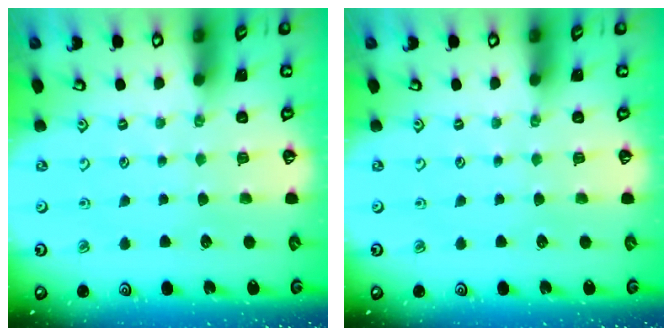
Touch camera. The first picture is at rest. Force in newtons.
{"total": 0.0}